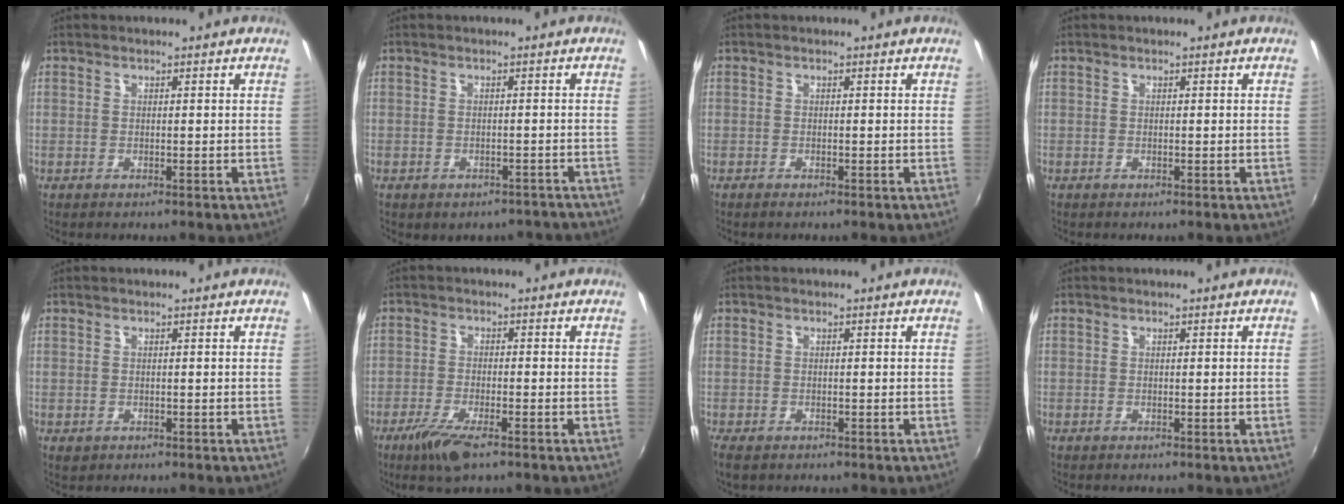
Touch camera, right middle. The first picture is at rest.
{"total": 6.8, "force": [-5.5, 3.4, 2.0], "torque": [-0.038, 0.000, -0.050]}
{"total": 0.6, "force": [-0.5, 0.2, 0.2], "torque": [-0.005, -0.003, -0.012]}
{"total": 0.0}
{"total": 1.1, "force": [-0.4, 0.8, 0.5], "torque": [-0.009, -0.002, -0.005]}
{"total": 6.9, "force": [-4.6, 1.7, 4.8], "torque": [-0.119, -0.020, -0.088]}
{"total": 3.4, "force": [-2.3, 1.5, 1.9], "torque": [-0.042, -0.014, -0.038]}
{"total": 0.0}